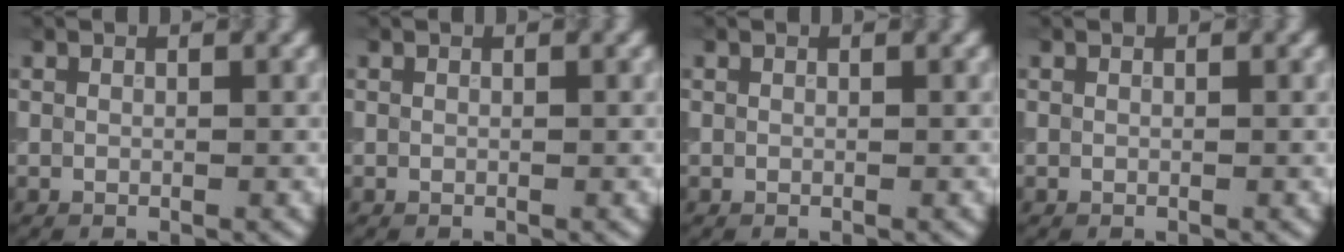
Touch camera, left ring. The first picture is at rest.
{"total": 0.0}
{"total": 0.0}
{"total": 0.0}